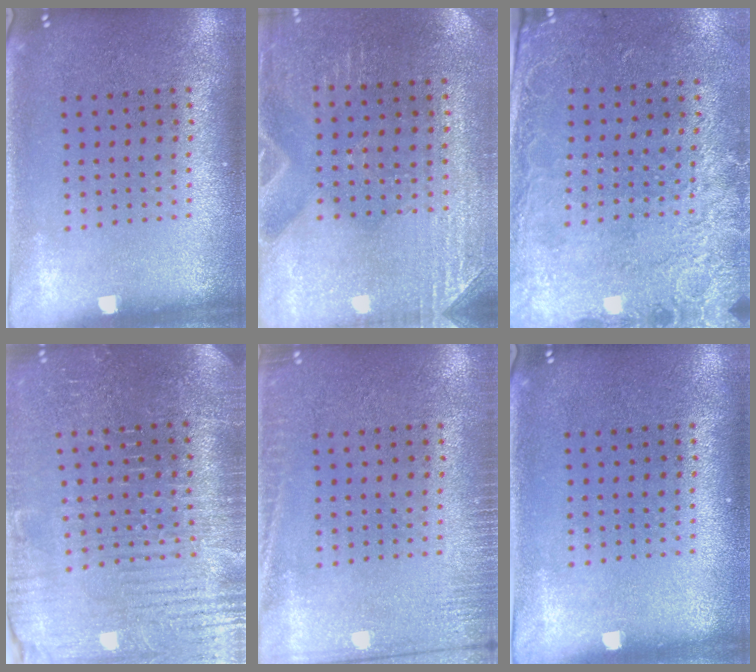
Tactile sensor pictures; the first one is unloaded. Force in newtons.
{"total": 3.0, "press": 2.8, "slide": 1.0}
{"total": 2.6, "press": 2.0, "slide": 1.7}
{"total": 4.2, "press": 4.0, "slide": 1.2}
{"total": 2.0, "press": 2.0, "slide": 0.3}
{"total": 0.0}